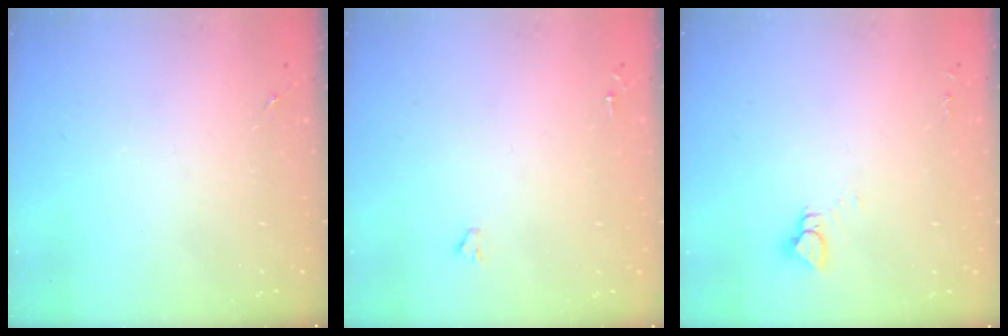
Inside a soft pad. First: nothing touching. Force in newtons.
{"total": 0.9, "press": 0.9, "slide": 0.1}
{"total": 4.0, "press": 4.0, "slide": 0.4}